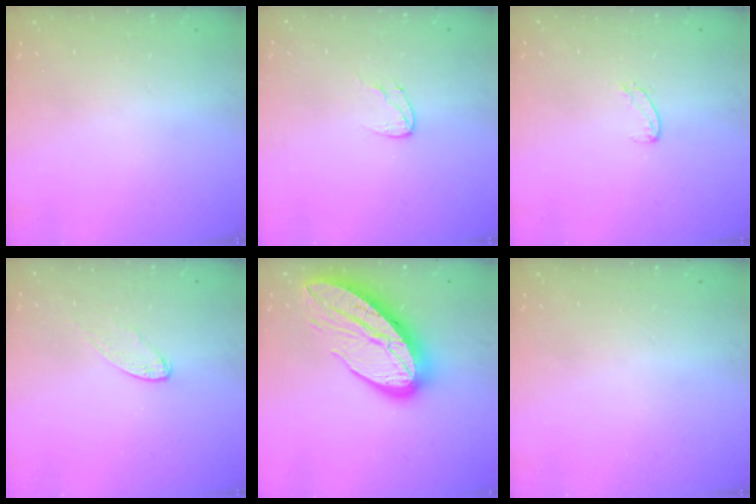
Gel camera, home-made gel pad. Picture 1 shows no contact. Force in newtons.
{"total": 5.6, "press": 5.6, "slide": 0.7}
{"total": 4.0, "press": 4.0, "slide": 0.2}
{"total": 5.2, "press": 5.2, "slide": 0.5}
{"total": 20.6, "press": 20.5, "slide": 1.8}
{"total": 0.0}